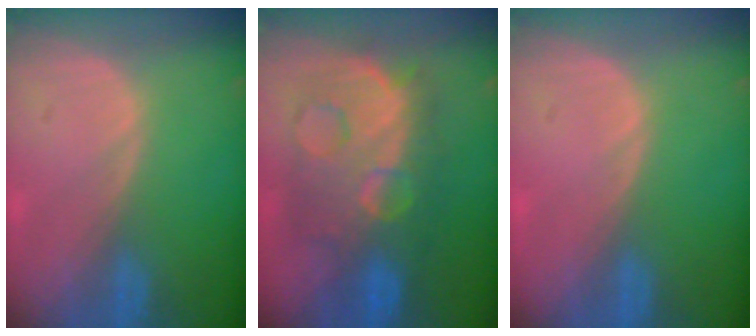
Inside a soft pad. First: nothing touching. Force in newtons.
{"total": 12.3, "press": 12.2, "slide": 1.2}
{"total": 0.0}